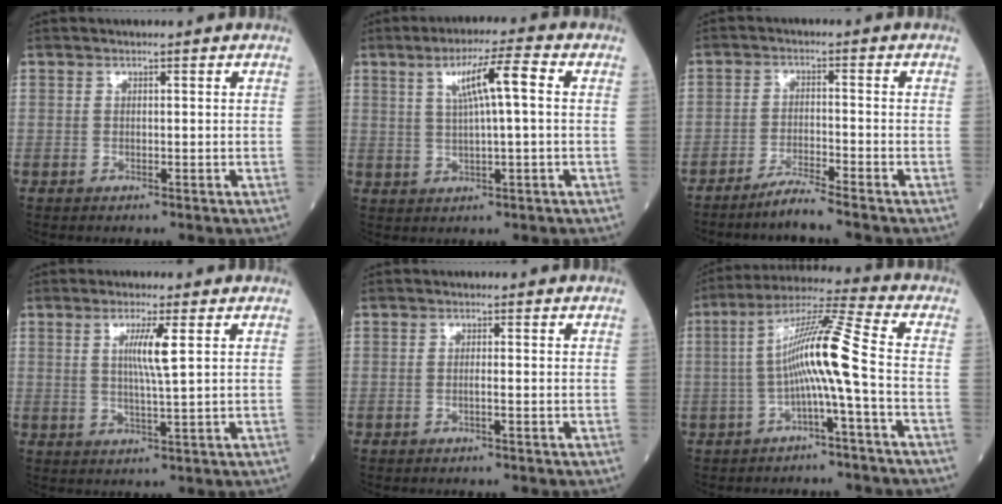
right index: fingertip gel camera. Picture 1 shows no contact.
{"total": 7.4, "force": [2.0, 0.2, 7.1], "torque": [-0.125, 0.010, 0.033]}
{"total": 4.0, "force": [-3.5, -0.8, 1.7], "torque": [-0.033, -0.014, -0.071]}
{"total": 4.8, "force": [1.5, -0.5, 4.5], "torque": [-0.087, -0.004, 0.026]}
{"total": 0.9, "force": [-0.3, -0.2, 0.8], "torque": [-0.015, 0.001, -0.006]}
{"total": 10.2, "force": [-1.6, -1.0, 10.0], "torque": [-0.181, 0.028, -0.033]}